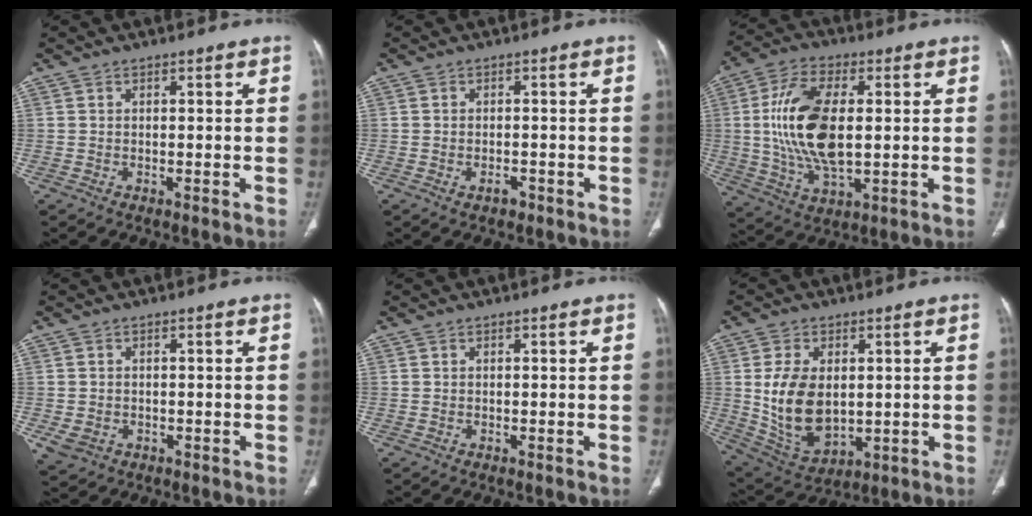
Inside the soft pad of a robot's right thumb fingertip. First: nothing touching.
{"total": 1.8, "force": [-1.0, 1.1, 1.0], "torque": [-0.017, 0.007, -0.013]}
{"total": 16.6, "force": [1.2, 8.3, 14.3], "torque": [-0.285, -0.003, 0.027]}
{"total": 3.5, "force": [-0.9, 2.9, 1.7], "torque": [-0.037, 0.002, -0.003]}
{"total": 0.0}
{"total": 13.7, "force": [1.0, 8.7, 10.5], "torque": [-0.181, -0.012, 0.042]}